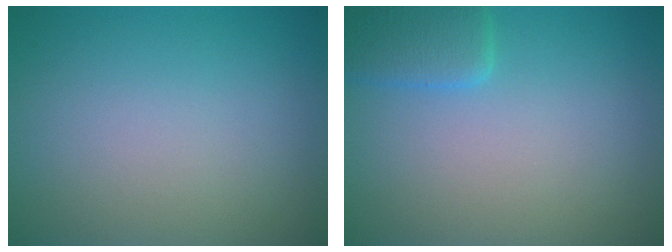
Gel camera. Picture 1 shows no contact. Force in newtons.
{"total": 2.6, "press": 2.6, "slide": 0.2}